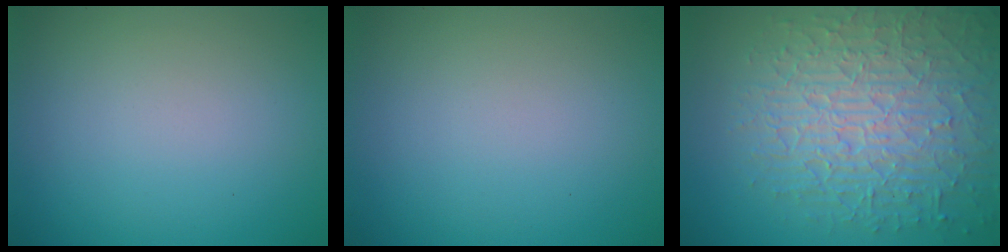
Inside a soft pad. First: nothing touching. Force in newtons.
{"total": 0.0}
{"total": 8.8, "press": 6.2, "slide": 6.2}